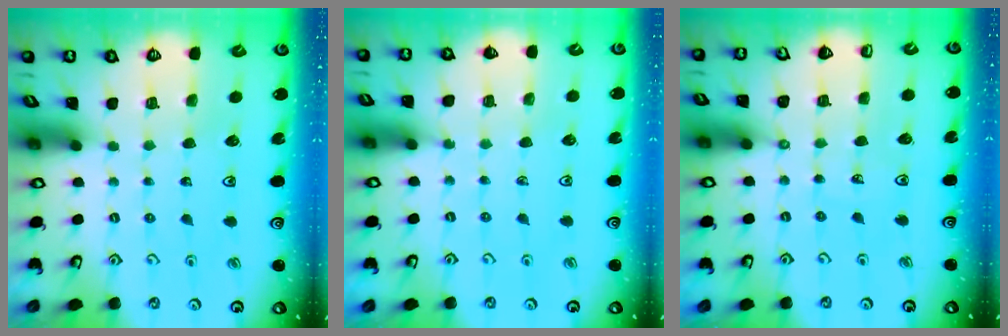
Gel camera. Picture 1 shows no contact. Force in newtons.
{"total": 5.1, "press": 4.9, "slide": 1.4}
{"total": 5.3, "press": 5.0, "slide": 1.6}